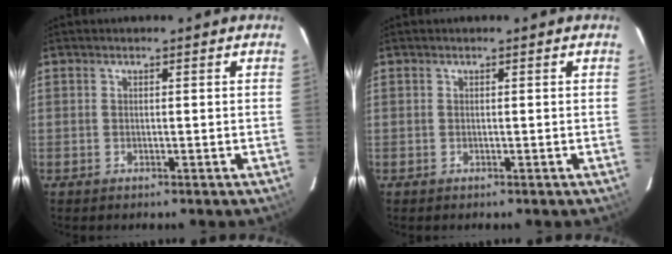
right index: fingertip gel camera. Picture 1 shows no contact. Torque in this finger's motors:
{"motor_torque": [0.00, 0.00, 0.00, 0.01]}